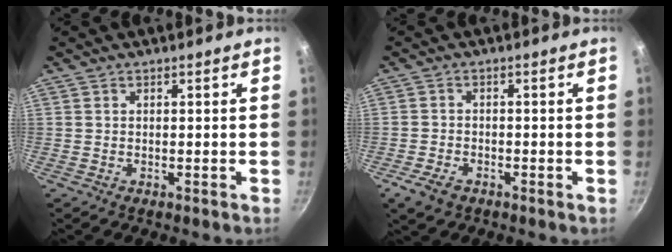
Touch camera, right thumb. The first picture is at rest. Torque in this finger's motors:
{"motor_torque": [0.48, 0.17, 0.20, -0.06, 0.01]}